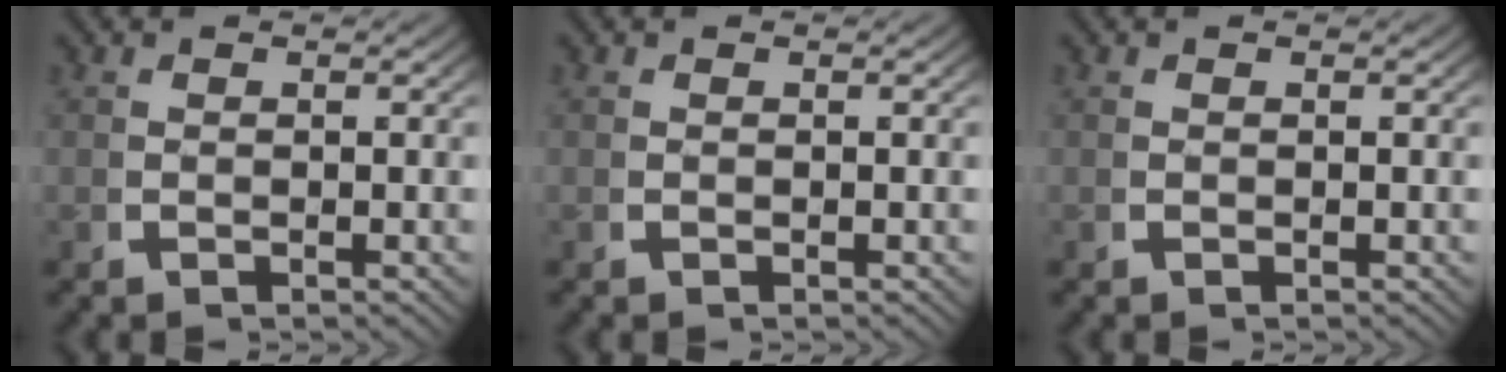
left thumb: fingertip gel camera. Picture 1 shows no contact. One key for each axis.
{"total": 0.0}
{"total": 0.0}